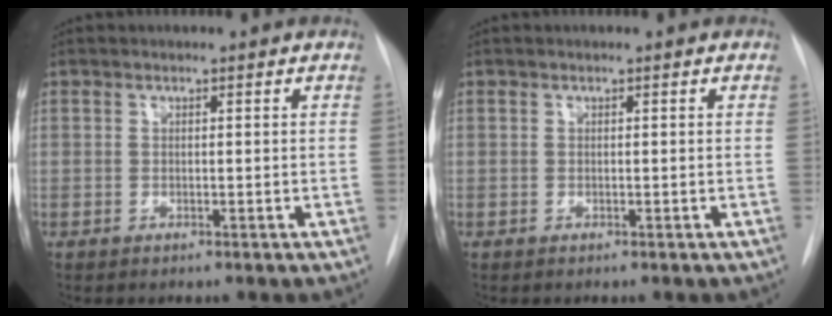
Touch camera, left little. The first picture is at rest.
{"total": 0.0}